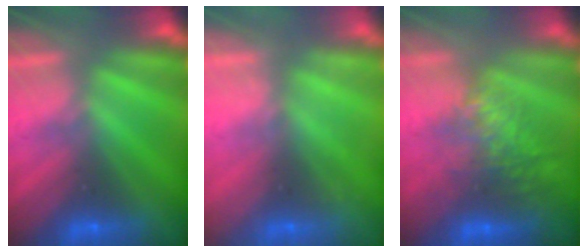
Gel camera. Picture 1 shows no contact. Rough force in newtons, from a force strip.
{"total": 2.1}
{"total": 7.0}